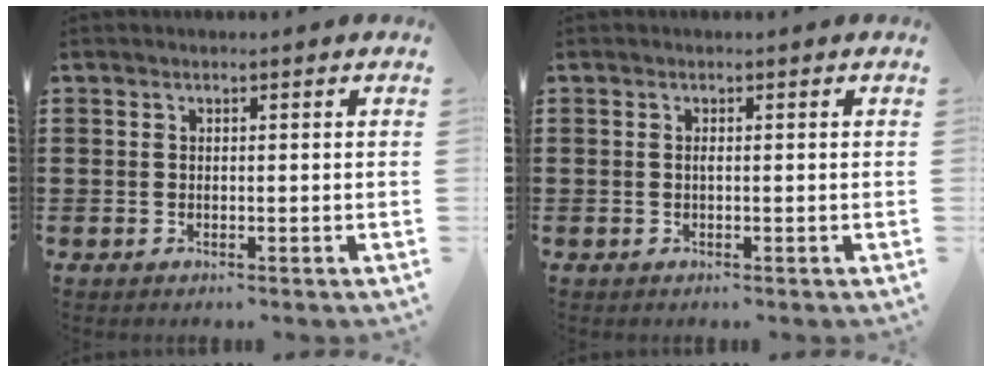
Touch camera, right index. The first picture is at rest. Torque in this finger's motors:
{"motor_torque": [0.20, -0.27, 0.01, 0.00]}